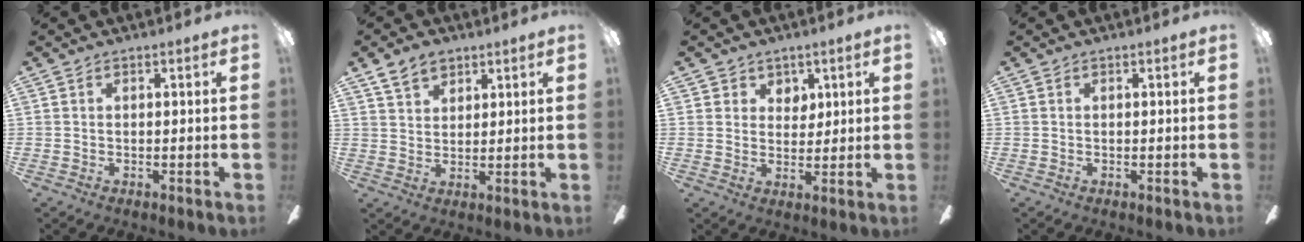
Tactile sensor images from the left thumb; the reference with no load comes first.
{"total": 6.4, "force": [4.6, 3.8, 2.4], "torque": [-0.047, -0.009, 0.085]}
{"total": 4.5, "force": [3.1, 3.1, 0.4], "torque": [-0.007, -0.011, 0.054]}
{"total": 0.0}